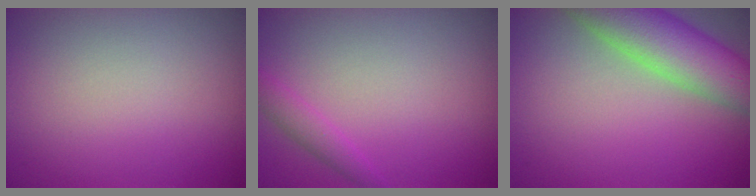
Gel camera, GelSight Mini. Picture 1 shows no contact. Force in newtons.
{"total": 1.5, "press": 1.5, "slide": 0.1}
{"total": 7.6, "press": 7.6, "slide": 0.5}